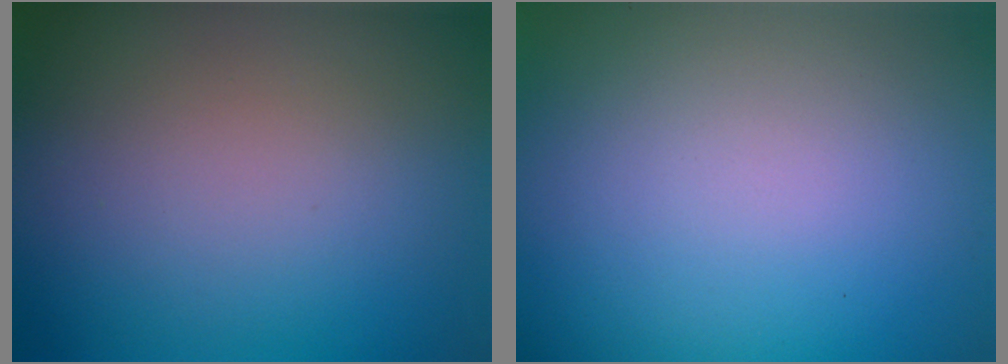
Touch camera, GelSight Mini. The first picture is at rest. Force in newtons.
{"total": 0.0}